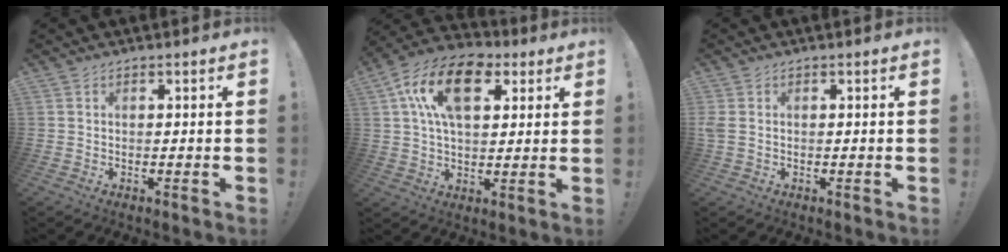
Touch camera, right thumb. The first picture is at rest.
{"total": 17.6, "force": [7.1, 10.2, 12.4], "torque": [-0.202, -0.008, 0.129]}
{"total": 1.9, "force": [0.0, 1.2, 1.5], "torque": [-0.033, 0.007, 0.004]}